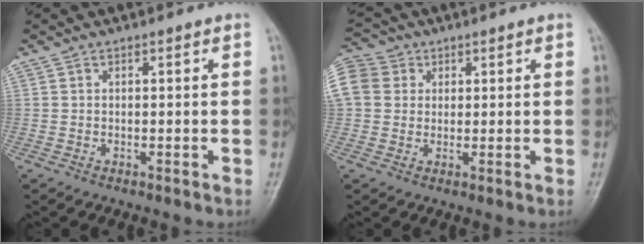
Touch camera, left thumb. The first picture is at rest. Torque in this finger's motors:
{"motor_torque": [0.69, 0.66, 2.49, -0.29, 0.40]}